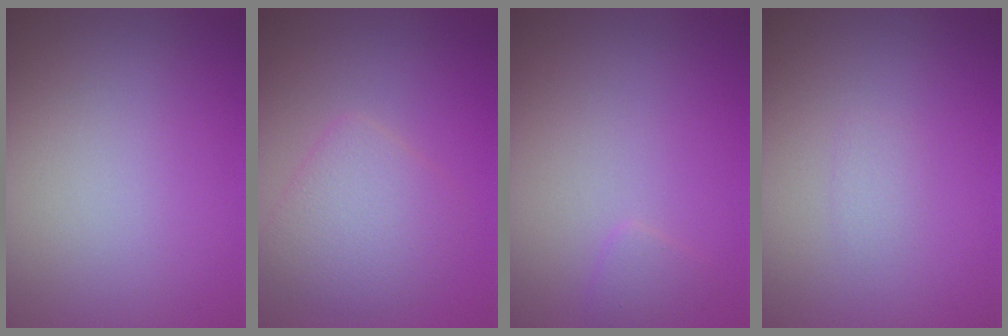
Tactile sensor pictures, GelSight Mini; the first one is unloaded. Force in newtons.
{"total": 3.5, "press": 3.5, "slide": 0.1}
{"total": 1.0, "press": 0.9, "slide": 0.1}
{"total": 0.7, "press": 0.6, "slide": 0.2}